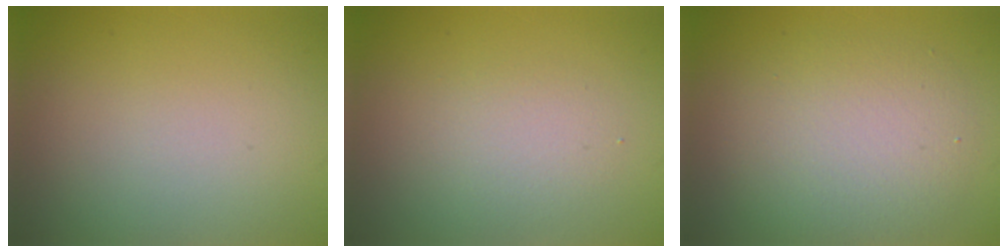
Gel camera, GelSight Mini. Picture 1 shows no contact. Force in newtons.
{"total": 2.2, "press": 2.2, "slide": 0.1}
{"total": 5.3, "press": 5.3, "slide": 0.5}